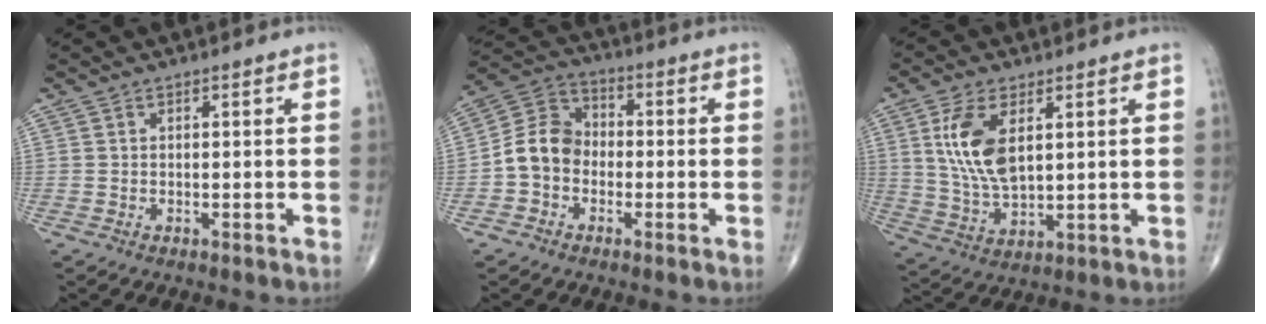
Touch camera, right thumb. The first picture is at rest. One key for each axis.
{"total": 8.9, "fx": -1.8, "fy": 7.3, "fz": 4.8, "tx": -0.073, "ty": 0.038, "tz": -0.051}
{"total": 11.1, "fx": 3.3, "fy": 5.4, "fz": 9.1, "tx": -0.183, "ty": -0.015, "tz": 0.071}